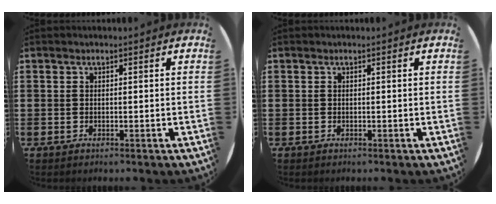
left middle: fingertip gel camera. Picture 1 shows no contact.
{"total": 0.0}